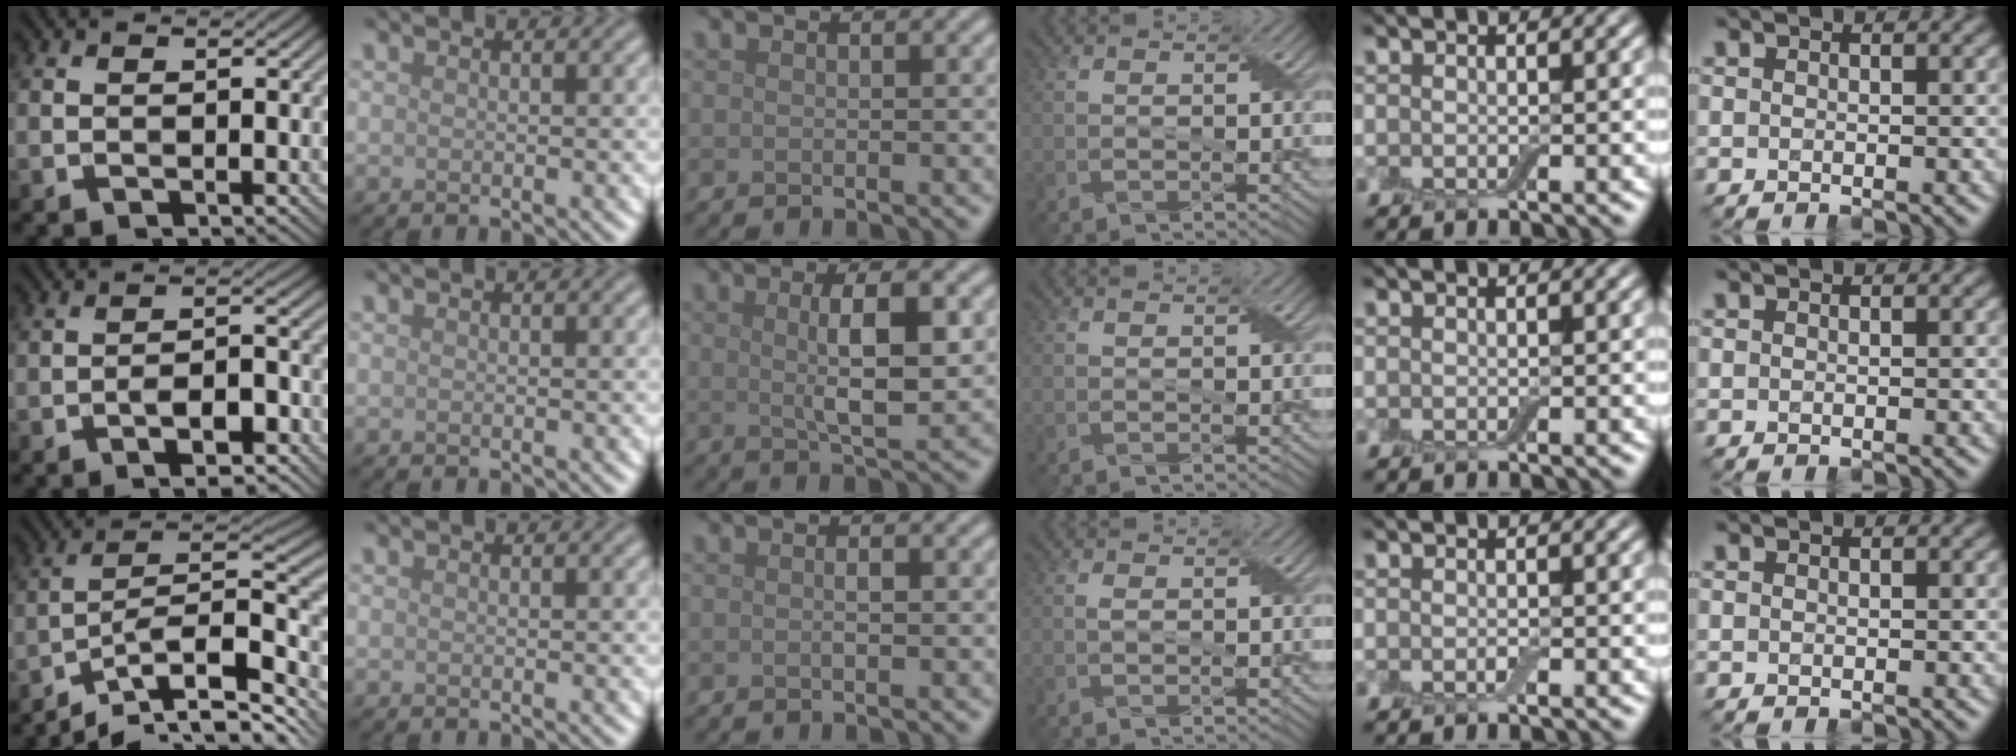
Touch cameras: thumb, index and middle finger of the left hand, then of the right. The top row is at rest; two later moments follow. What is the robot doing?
{"motion": "wrap", "object": "adhesive wrap"}